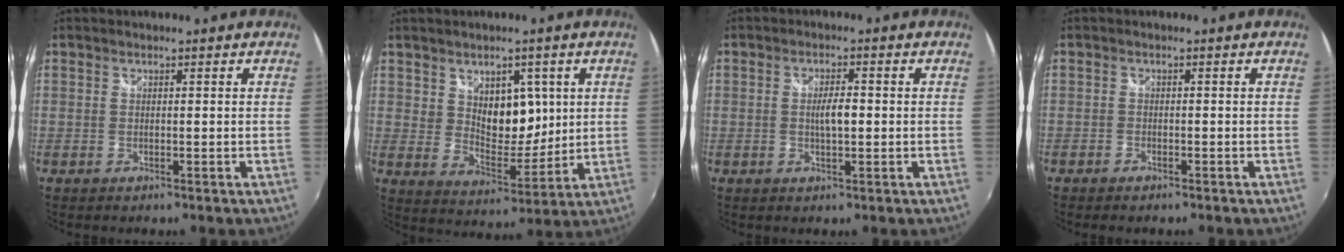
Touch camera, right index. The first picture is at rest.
{"total": 9.7, "force": [3.5, 6.5, 6.3], "torque": [-0.085, -0.007, 0.069]}
{"total": 3.7, "force": [-0.1, 1.1, 3.5], "torque": [-0.061, 0.000, -0.002]}
{"total": 1.7, "force": [-1.4, 0.8, 0.5], "torque": [-0.017, -0.004, -0.026]}